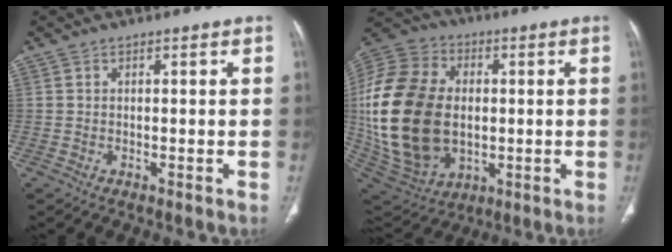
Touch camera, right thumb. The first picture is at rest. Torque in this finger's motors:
{"motor_torque": [-0.65, 2.81, 2.56, 0.21, 0.40]}